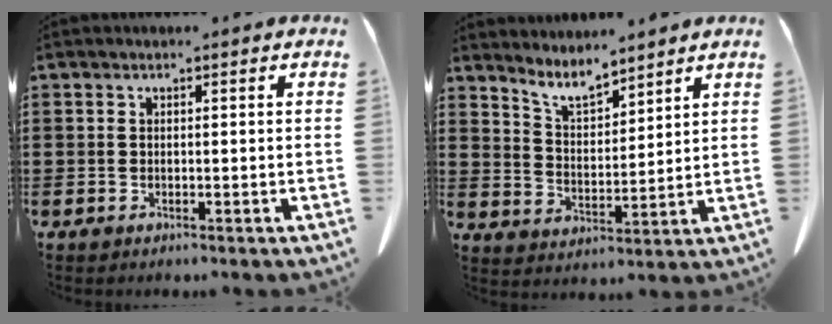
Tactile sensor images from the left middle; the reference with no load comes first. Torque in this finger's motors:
{"motor_torque": [0.79, 0.61, 0.05, 0.05]}